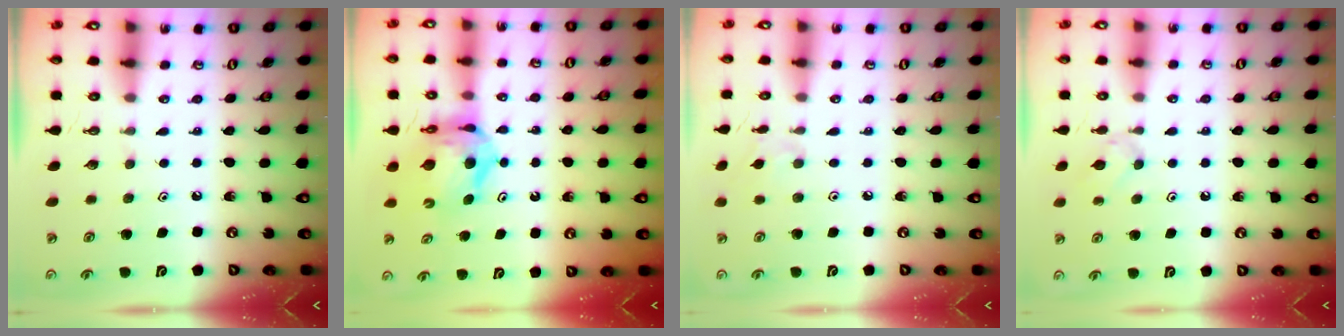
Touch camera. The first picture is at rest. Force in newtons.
{"total": 9.7, "press": 9.6, "slide": 1.2}
{"total": 3.3, "press": 3.2, "slide": 0.7}
{"total": 2.9, "press": 2.8, "slide": 0.6}